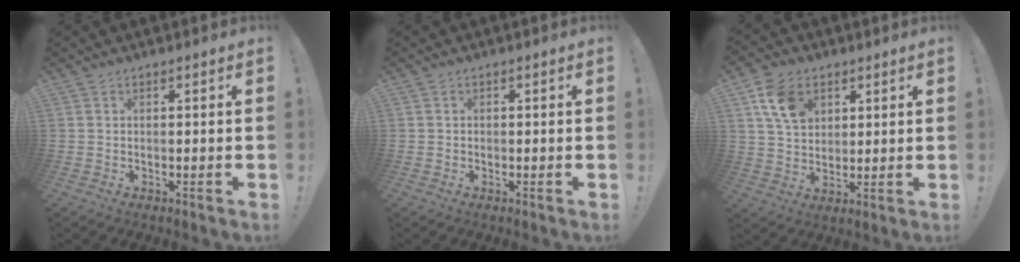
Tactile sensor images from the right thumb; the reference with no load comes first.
{"total": 0.8, "force": [-0.5, 0.6, 0.2], "torque": [-0.001, 0.002, -0.008]}
{"total": 11.3, "force": [5.2, 8.2, 5.8], "torque": [-0.091, -0.013, 0.103]}